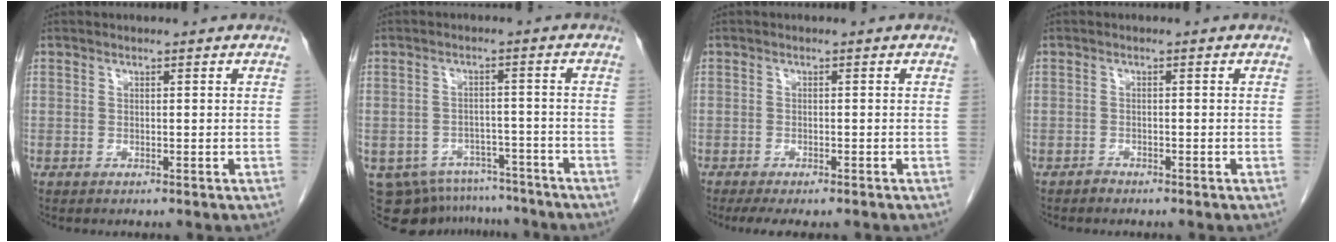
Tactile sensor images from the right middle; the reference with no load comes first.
{"total": 12.0, "force": [-10.6, 5.2, 1.9], "torque": [-0.033, 0.015, -0.135]}
{"total": 6.5, "force": [-5.2, 1.8, 3.4], "torque": [-0.043, -0.008, -0.076]}
{"total": 0.6, "force": [-0.6, 0.2, 0.0], "torque": [0.000, 0.000, -0.012]}